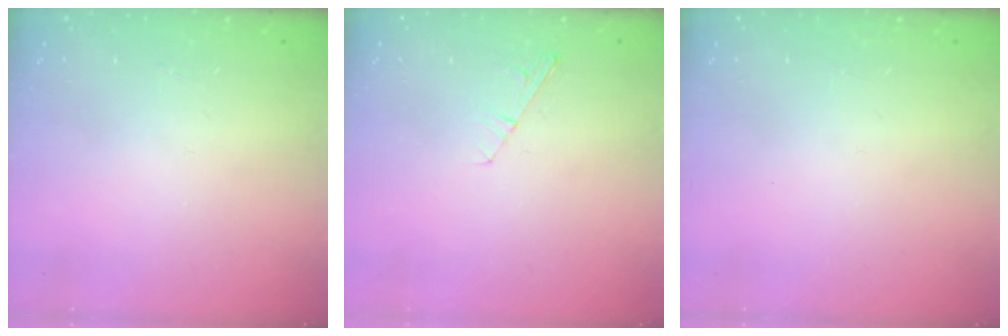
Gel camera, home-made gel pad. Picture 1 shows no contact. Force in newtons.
{"total": 4.7, "press": 4.7, "slide": 0.5}
{"total": 0.0}